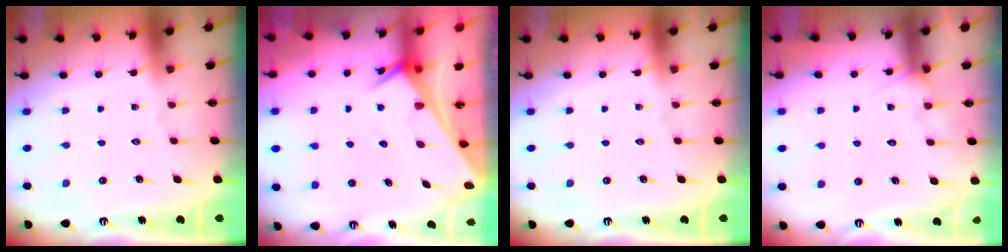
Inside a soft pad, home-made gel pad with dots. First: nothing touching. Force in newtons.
{"total": 2.7, "press": 2.7, "slide": 0.1}
{"total": 0.0}
{"total": 5.7, "press": 5.7, "slide": 0.4}